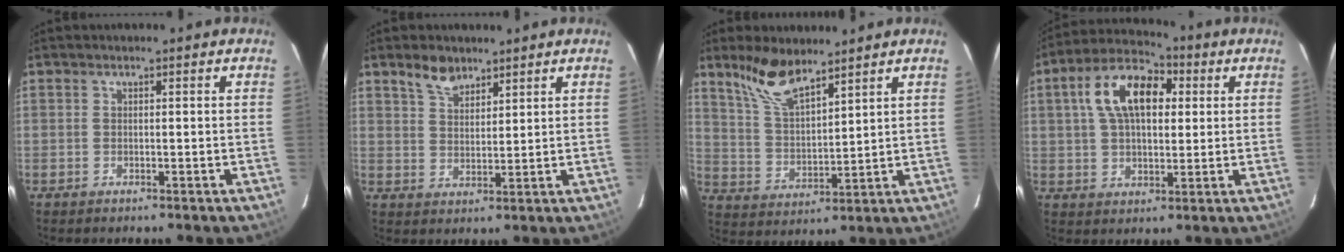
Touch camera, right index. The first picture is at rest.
{"total": 5.0, "force": [3.9, 2.5, 2.1], "torque": [-0.033, 0.007, 0.073]}
{"total": 9.5, "force": [7.4, 3.0, 5.3], "torque": [-0.103, 0.008, 0.155]}
{"total": 13.4, "force": [3.6, 7.5, 10.5], "torque": [-0.192, 0.036, 0.056]}